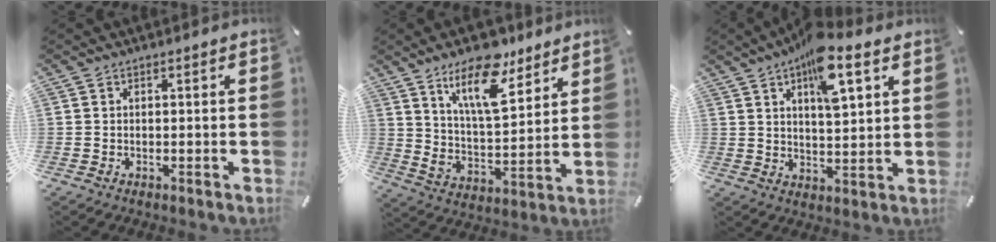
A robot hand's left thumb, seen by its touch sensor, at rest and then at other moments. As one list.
[{"total": 16.7, "force": [11.5, 7.2, 9.7], "torque": [-0.173, -0.053, 0.200]}, {"total": 12.4, "force": [7.0, 4.9, 8.9], "torque": [-0.122, -0.029, 0.115]}]